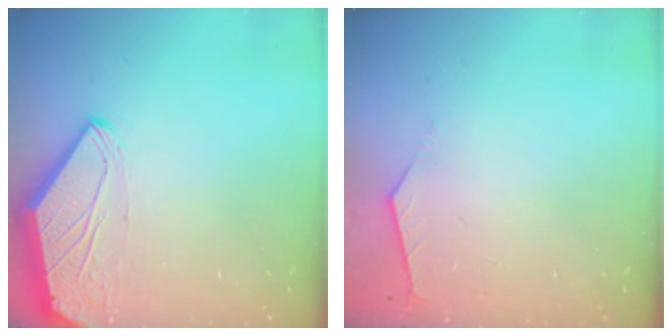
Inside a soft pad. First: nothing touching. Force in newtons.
{"total": 2.9, "press": 2.9, "slide": 0.5}